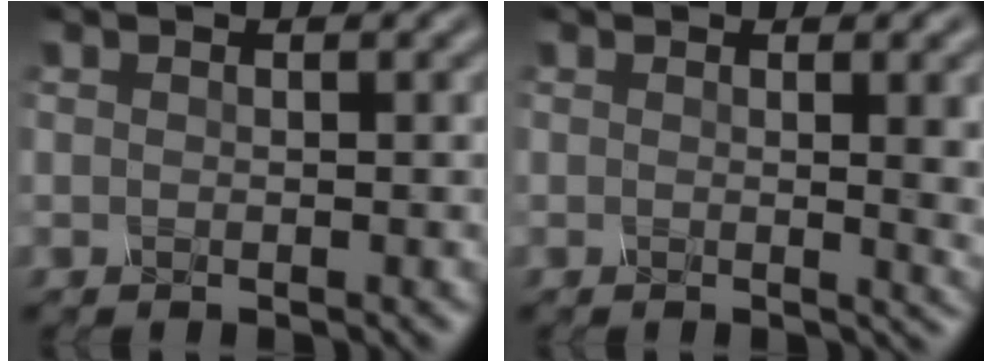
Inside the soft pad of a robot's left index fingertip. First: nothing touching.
{"total": 4.7, "force": [0.5, 1.5, 4.4], "torque": [-0.039, -0.001, 0.007]}